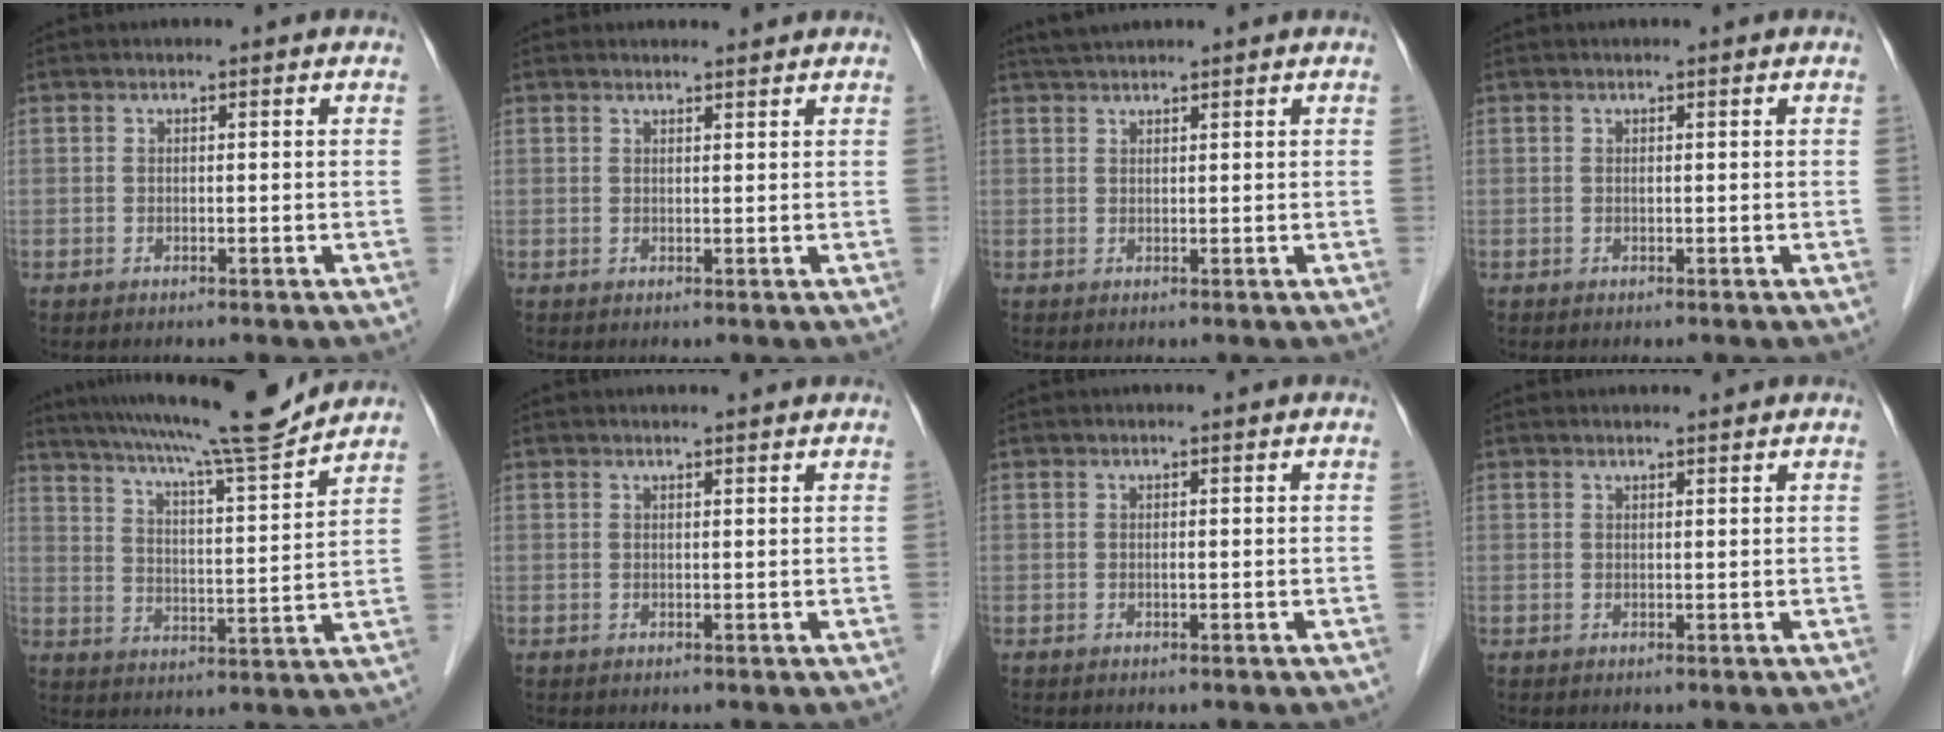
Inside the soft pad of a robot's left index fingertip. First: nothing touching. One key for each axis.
{"total": 1.7, "fx": 1.7, "fy": 0.2, "fz": 0.1, "tx": -0.011, "ty": 0.003, "tz": 0.026}
{"total": 3.1, "fx": 2.9, "fy": -0.1, "fz": 1.2, "tx": -0.018, "ty": 0.027, "tz": 0.054}
{"total": 0.0}
{"total": 16.3, "fx": 14.5, "fy": -0.6, "fz": 7.4, "tx": -0.130, "ty": -0.010, "tz": 0.214}
{"total": 1.6, "fx": 1.6, "fy": -0.1, "fz": 0.3, "tx": -0.008, "ty": 0.003, "tz": 0.023}
{"total": 0.0}
{"total": 1.1, "fx": 1.1, "fy": -0.1, "fz": 0.2, "tx": -0.007, "ty": 0.003, "tz": 0.021}